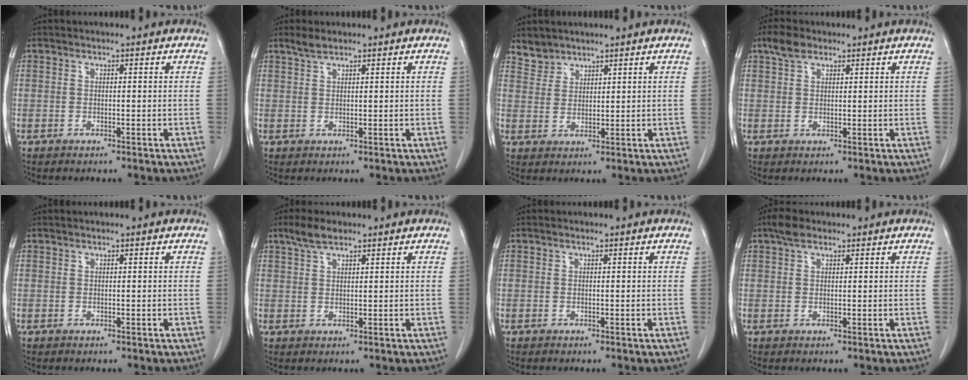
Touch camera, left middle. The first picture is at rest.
{"total": 1.7, "force": [1.5, 0.3, 0.8], "torque": [-0.021, 0.004, 0.035]}
{"total": 3.1, "force": [2.8, 1.3, -0.4], "torque": [0.013, 0.007, 0.053]}
{"total": 2.9, "force": [2.0, 1.5, 1.5], "torque": [-0.033, 0.009, 0.040]}
{"total": 0.0}
{"total": 3.4, "force": [2.6, 1.0, 2.0], "torque": [-0.048, 0.008, 0.052]}
{"total": 0.0}
{"total": 2.5, "force": [1.8, 1.1, 1.3], "torque": [-0.029, 0.011, 0.032]}